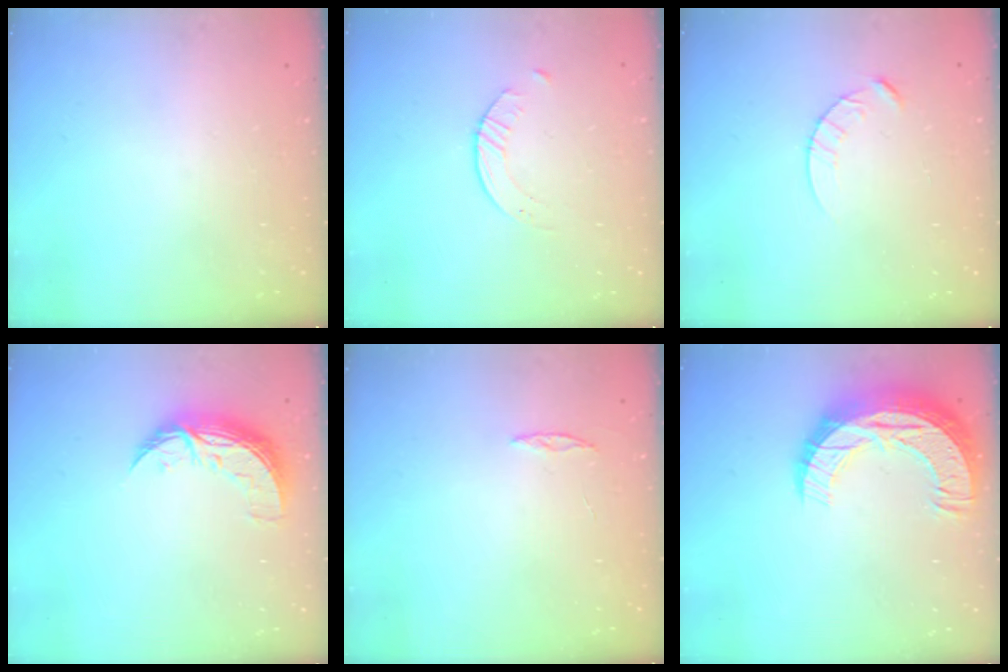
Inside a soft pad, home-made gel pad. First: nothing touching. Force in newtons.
{"total": 1.6, "press": 1.6, "slide": 0.3}
{"total": 4.7, "press": 4.7, "slide": 0.5}
{"total": 9.3, "press": 9.3, "slide": 0.5}
{"total": 2.0, "press": 2.0, "slide": 0.2}
{"total": 16.4, "press": 16.4, "slide": 1.0}